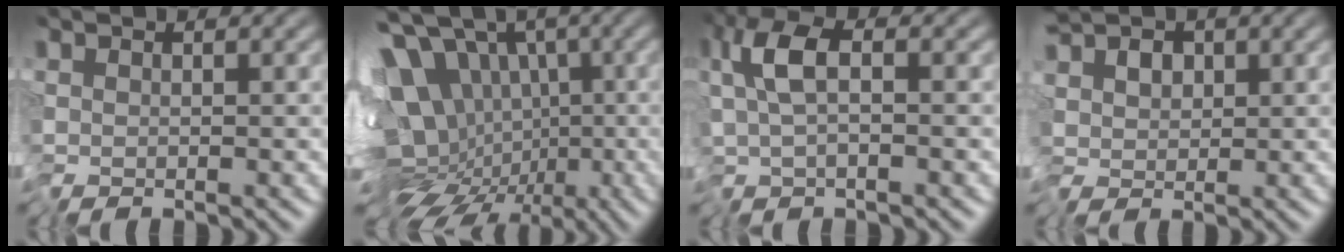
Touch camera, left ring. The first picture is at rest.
{"total": 14.8, "force": [0.7, 11.0, 9.9], "torque": [-0.165, -0.015, 0.031]}
{"total": 3.7, "force": [-1.0, 1.3, 3.4], "torque": [-0.066, 0.001, -0.029]}
{"total": 2.8, "force": [0.3, 1.7, 2.2], "torque": [-0.046, -0.001, 0.001]}